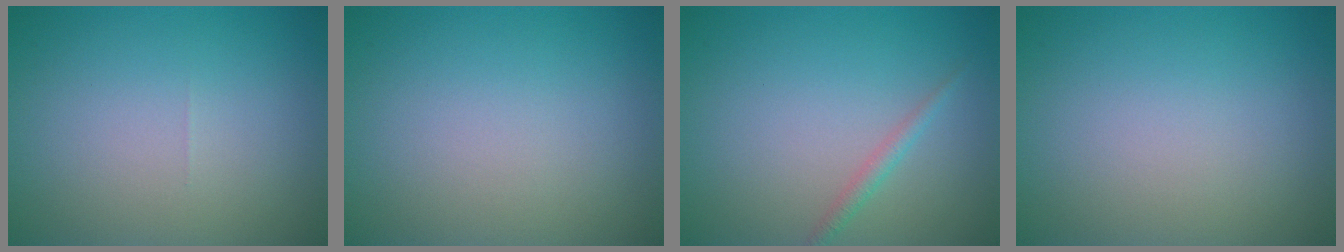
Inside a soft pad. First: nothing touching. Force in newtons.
{"total": 0.0}
{"total": 1.2, "press": 1.2, "slide": 0.0}
{"total": 0.0}